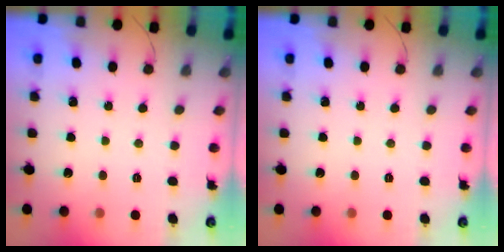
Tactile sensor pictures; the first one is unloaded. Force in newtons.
{"total": 0.0}